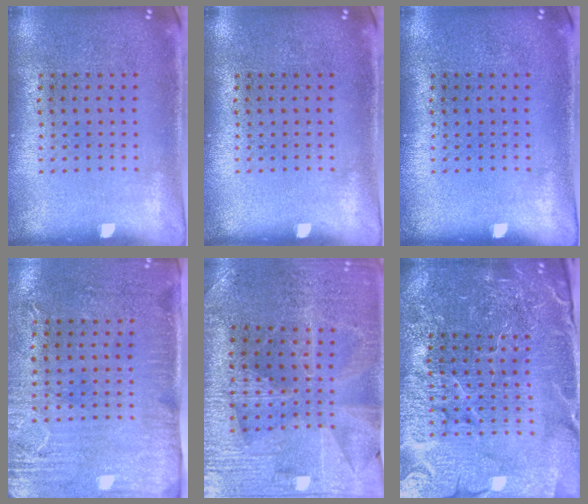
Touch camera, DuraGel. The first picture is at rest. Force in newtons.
{"total": 0.0}
{"total": 0.0}
{"total": 2.9, "press": 2.4, "slide": 1.6}
{"total": 3.0, "press": 2.9, "slide": 0.4}
{"total": 5.8, "press": 5.2, "slide": 2.6}